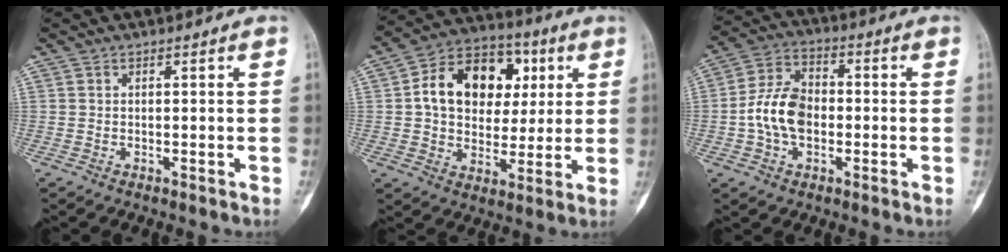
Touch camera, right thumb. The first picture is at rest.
{"total": 17.4, "force": [3.5, 12.8, 11.2], "torque": [-0.139, 0.014, 0.053]}
{"total": 10.6, "force": [-1.4, 7.2, 7.7], "torque": [-0.135, 0.028, -0.035]}